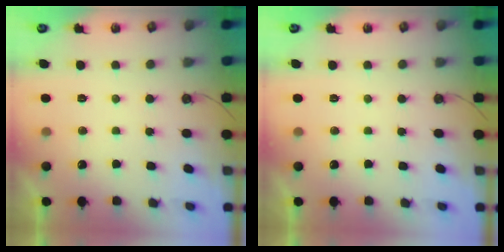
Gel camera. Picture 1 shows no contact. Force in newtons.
{"total": 0.0}